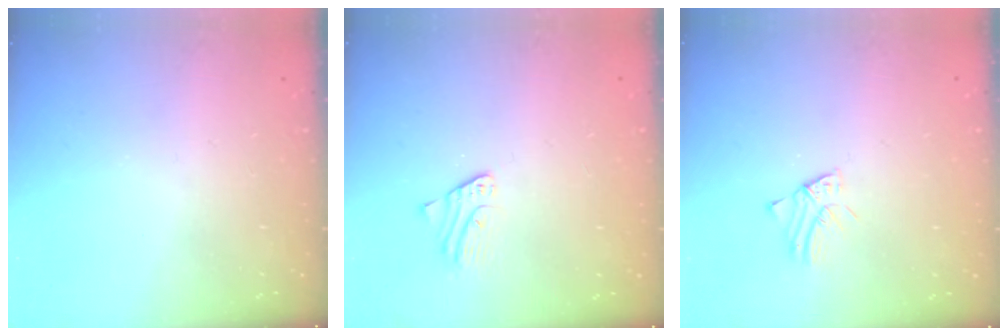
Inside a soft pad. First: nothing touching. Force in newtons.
{"total": 2.3, "press": 2.3, "slide": 0.2}
{"total": 1.2, "press": 1.2, "slide": 0.1}